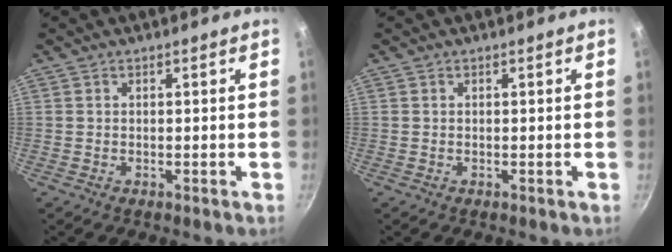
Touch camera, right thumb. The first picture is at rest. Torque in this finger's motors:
{"motor_torque": [-0.77, 0.09, 0.00, 0.00, 0.00]}